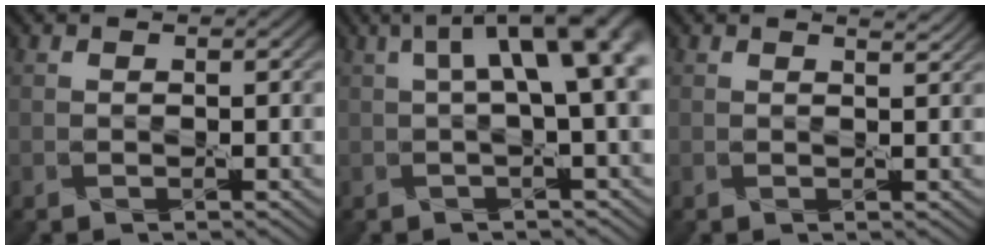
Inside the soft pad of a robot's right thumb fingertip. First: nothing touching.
{"total": 9.8, "force": [2.0, 2.8, 9.1], "torque": [-0.126, 0.025, 0.029]}
{"total": 1.3, "force": [1.2, 0.1, 0.6], "torque": [-0.011, -0.004, 0.014]}